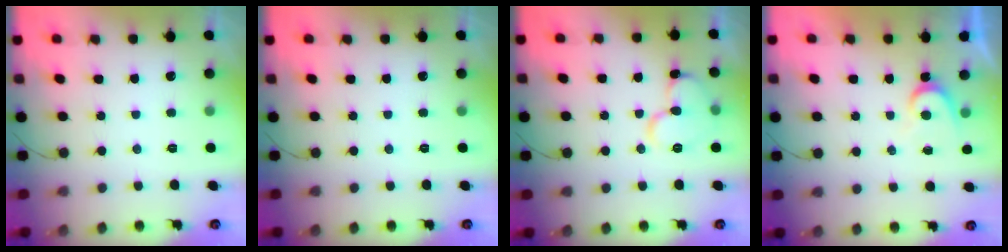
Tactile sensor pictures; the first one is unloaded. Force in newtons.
{"total": 0.0}
{"total": 11.4, "press": 11.3, "slide": 1.2}
{"total": 5.1, "press": 5.1, "slide": 0.5}